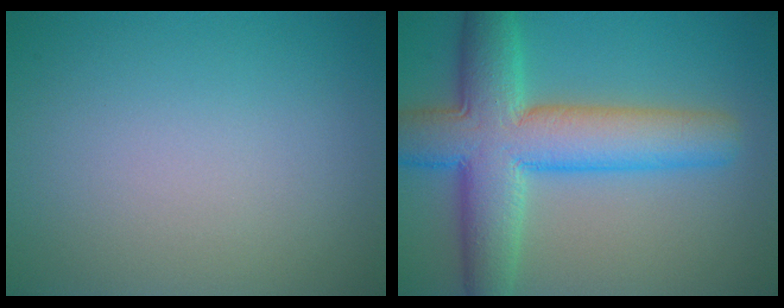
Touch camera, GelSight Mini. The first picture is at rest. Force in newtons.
{"total": 10.1, "press": 10.1, "slide": 0.4}